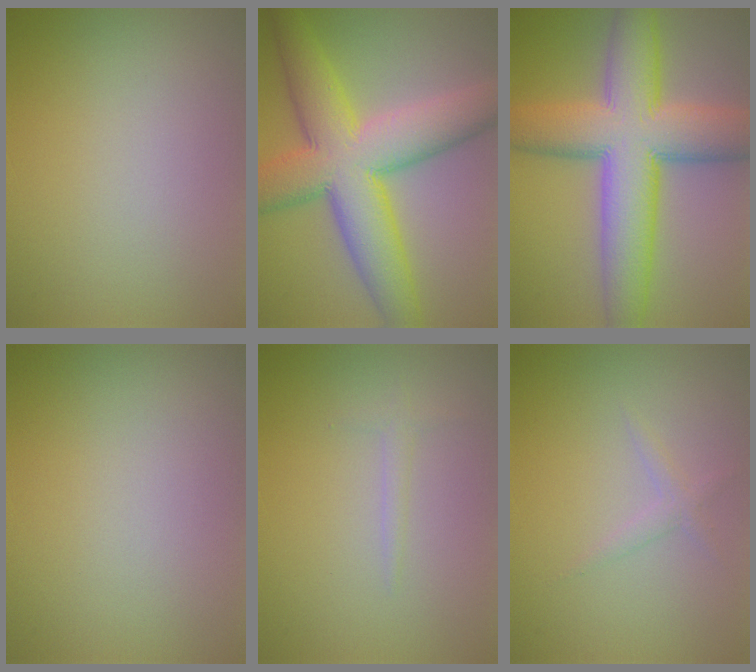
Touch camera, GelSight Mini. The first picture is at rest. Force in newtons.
{"total": 11.5, "press": 11.5, "slide": 0.1}
{"total": 11.9, "press": 11.9, "slide": 0.2}
{"total": 0.0}
{"total": 0.8, "press": 0.8, "slide": 0.1}
{"total": 1.2, "press": 1.2, "slide": 0.1}